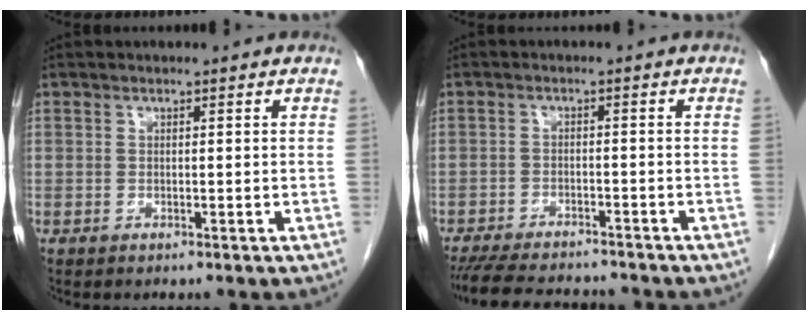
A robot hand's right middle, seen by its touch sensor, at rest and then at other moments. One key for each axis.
{"total": 11.2, "fx": -10.3, "fy": 1.9, "fz": 4.0, "tx": -0.073, "ty": -0.010, "tz": -0.150}